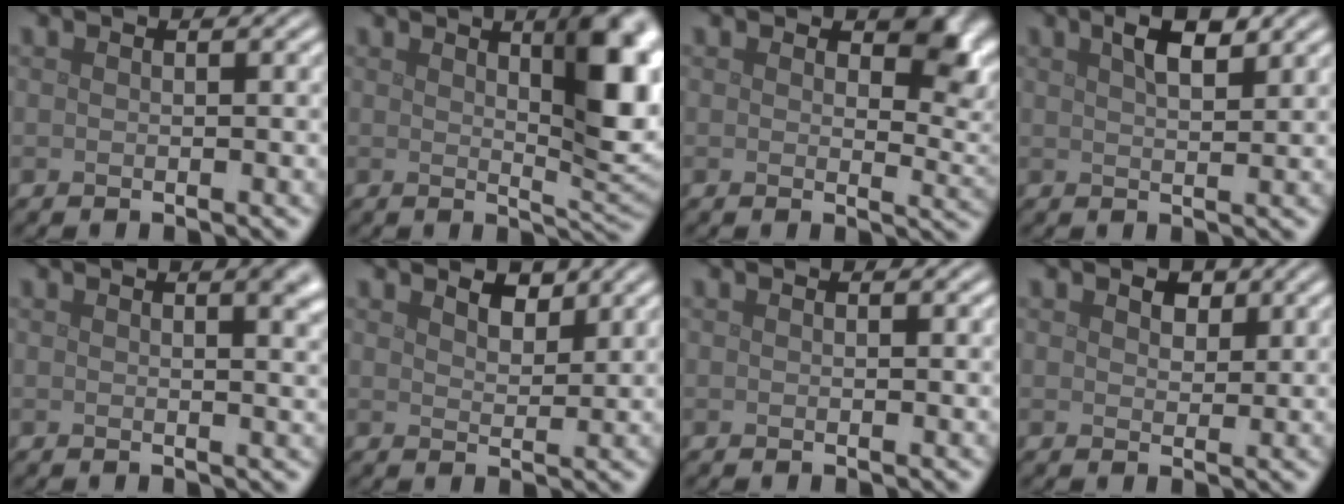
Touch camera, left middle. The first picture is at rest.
{"total": 7.4, "force": [2.5, 2.3, 6.6], "torque": [-0.077, -0.002, 0.042]}
{"total": 4.1, "force": [1.7, 2.2, 3.0], "torque": [-0.037, -0.010, 0.022]}
{"total": 3.0, "force": [1.8, 0.8, 2.2], "torque": [-0.037, 0.005, 0.032]}
{"total": 4.1, "force": [1.8, 1.7, 3.2], "torque": [-0.015, 0.011, 0.020]}
{"total": 2.0, "force": [1.7, 0.7, 0.8], "torque": [-0.016, -0.002, 0.027]}
{"total": 0.0}
{"total": 1.8, "force": [1.1, 1.1, 0.9], "torque": [-0.013, -0.005, 0.016]}